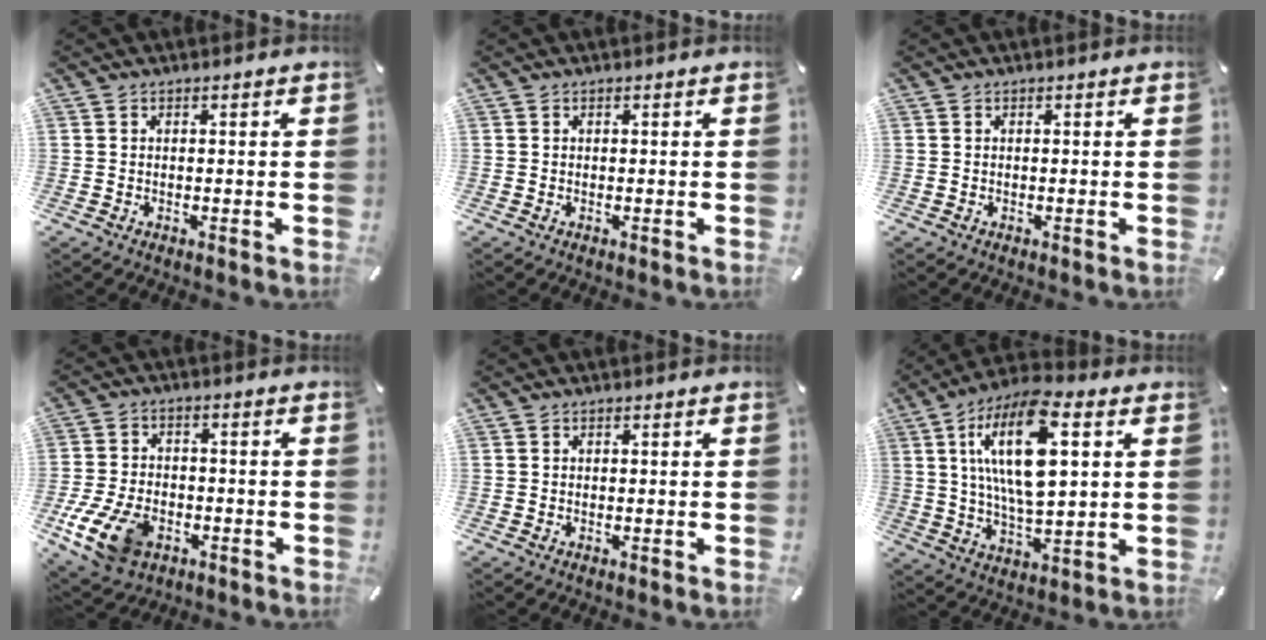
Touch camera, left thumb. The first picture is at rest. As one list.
[{"total": 0.0}, {"total": 0.0}, {"total": 12.1, "force": [-4.9, 8.2, 7.5], "torque": [-0.161, 0.016, -0.086]}, {"total": 0.0}, {"total": 18.2, "force": [5.6, 7.1, 15.7], "torque": [-0.312, -0.011, 0.086]}]